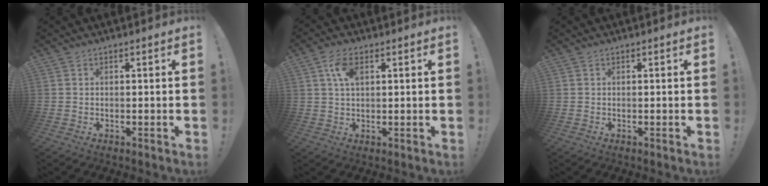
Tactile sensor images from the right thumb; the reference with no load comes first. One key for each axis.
{"total": 6.3, "fx": 2.1, "fy": 3.4, "fz": 4.8, "tx": -0.089, "ty": 0.004, "tz": 0.039}
{"total": 0.0}